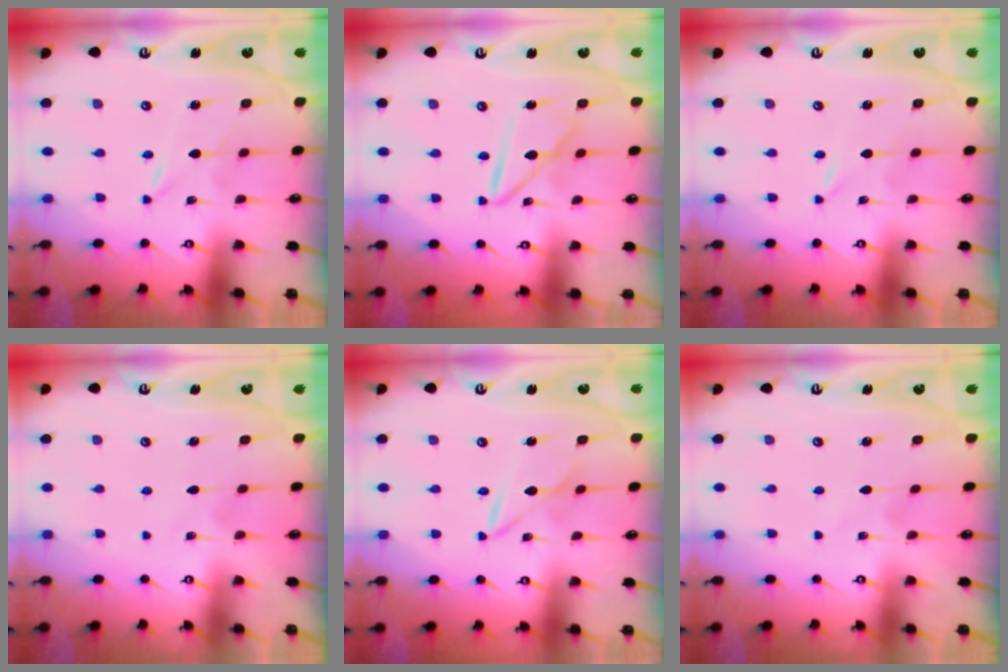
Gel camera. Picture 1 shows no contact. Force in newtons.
{"total": 10.3, "press": 10.3, "slide": 1.0}
{"total": 0.0}
{"total": 3.7, "press": 3.7, "slide": 0.3}
{"total": 4.1, "press": 4.1, "slide": 0.3}
{"total": 1.4, "press": 1.4, "slide": 0.1}